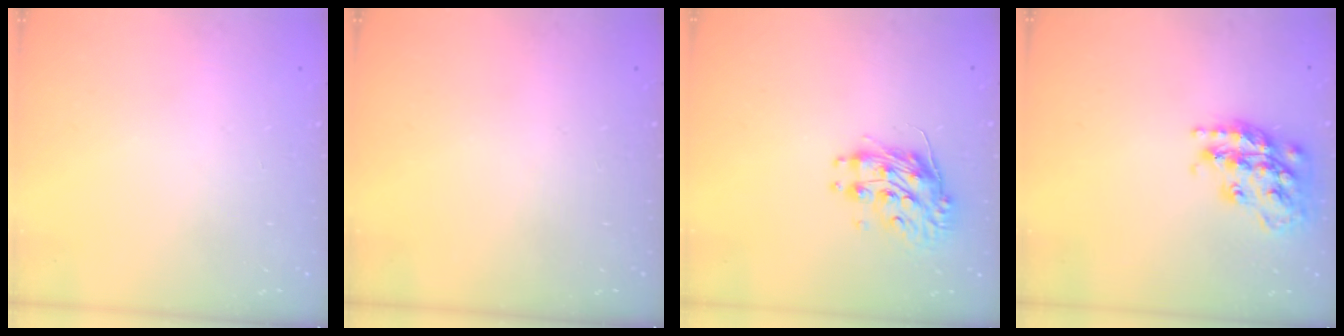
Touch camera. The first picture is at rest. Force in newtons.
{"total": 0.0}
{"total": 10.4, "press": 10.4, "slide": 0.8}
{"total": 20.0, "press": 19.9, "slide": 1.3}